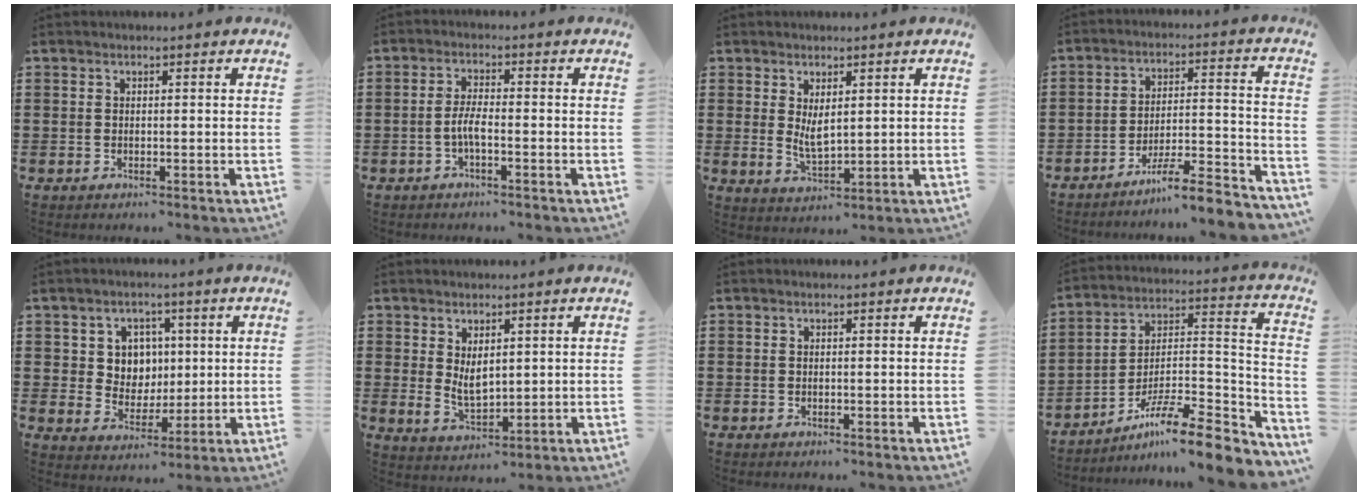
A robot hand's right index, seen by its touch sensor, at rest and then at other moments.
{"total": 3.2, "force": [-1.2, 0.6, 2.9], "torque": [-0.067, -0.004, -0.028]}
{"total": 3.6, "force": [0.8, 1.6, 3.1], "torque": [-0.062, 0.002, 0.016]}
{"total": 7.5, "force": [-6.6, 0.4, 3.5], "torque": [-0.048, 0.003, -0.124]}
{"total": 5.6, "force": [1.8, 5.1, 1.4], "torque": [-0.048, 0.011, 0.030]}
{"total": 4.1, "force": [1.1, 2.4, 3.2], "torque": [-0.058, 0.001, 0.020]}
{"total": 0.0}
{"total": 10.9, "force": [-8.3, 1.5, 6.9], "torque": [-0.108, 0.011, -0.159]}